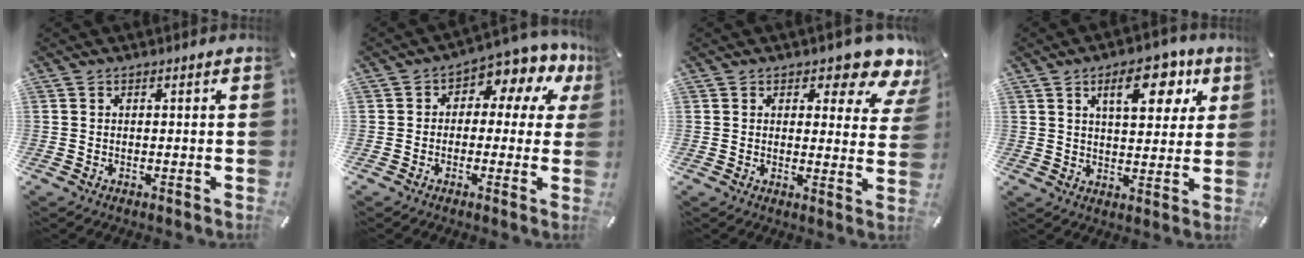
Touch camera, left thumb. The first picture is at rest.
{"total": 7.6, "force": [2.2, 4.9, 5.4], "torque": [-0.077, -0.015, 0.038]}
{"total": 7.6, "force": [5.7, 3.3, 3.8], "torque": [-0.036, -0.045, 0.093]}
{"total": 12.3, "force": [6.1, 6.2, 8.7], "torque": [-0.113, -0.014, 0.097]}